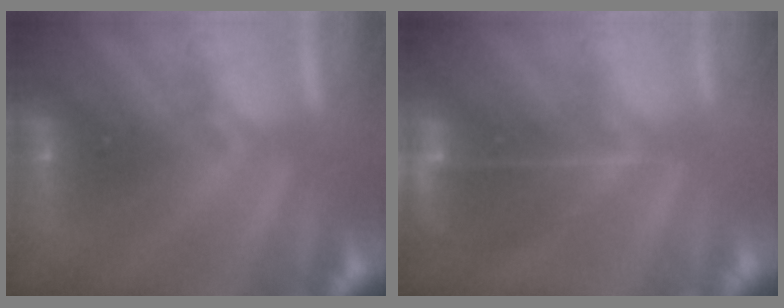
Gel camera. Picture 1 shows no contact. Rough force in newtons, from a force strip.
{"total": 7.7}